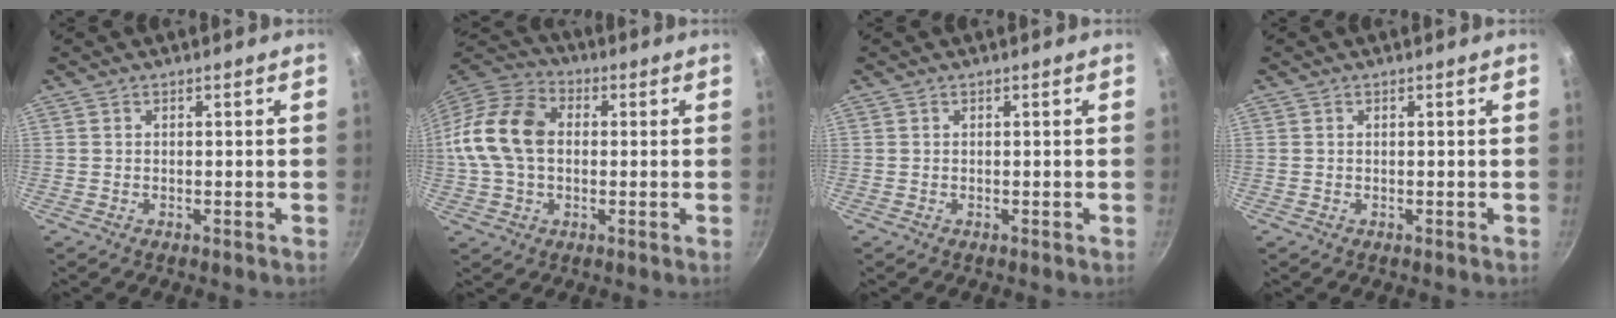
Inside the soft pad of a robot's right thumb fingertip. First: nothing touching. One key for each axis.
{"total": 16.0, "fx": 0.8, "fy": 11.3, "fz": 11.3, "tx": -0.203, "ty": 0.032, "tz": 0.000}
{"total": 0.0}
{"total": 0.0}